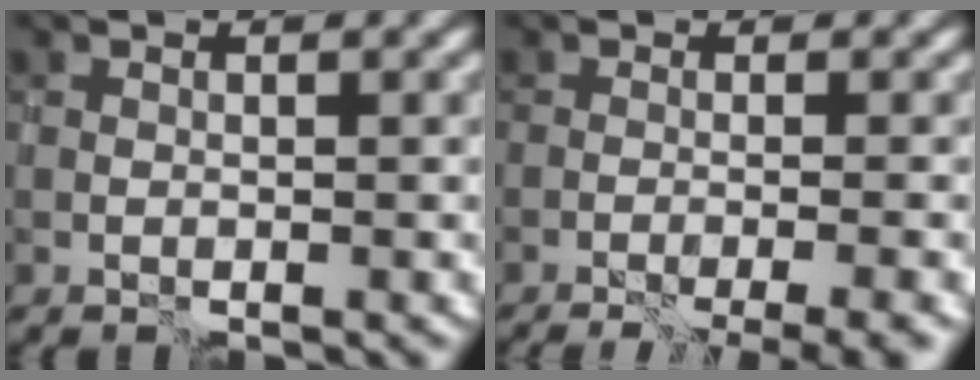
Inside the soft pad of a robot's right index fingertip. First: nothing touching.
{"total": 6.3, "force": [-4.8, 0.9, 3.9], "torque": [-0.030, -0.002, -0.051]}